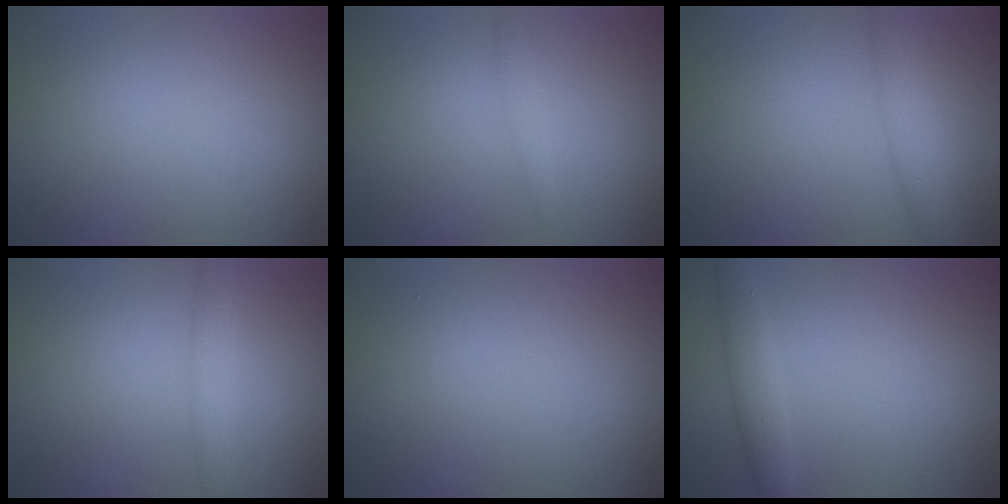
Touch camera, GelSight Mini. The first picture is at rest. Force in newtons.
{"total": 0.8, "press": 0.8, "slide": 0.1}
{"total": 2.7, "press": 2.7, "slide": 0.1}
{"total": 1.6, "press": 1.6, "slide": 0.1}
{"total": 0.0}
{"total": 2.2, "press": 2.2, "slide": 0.0}